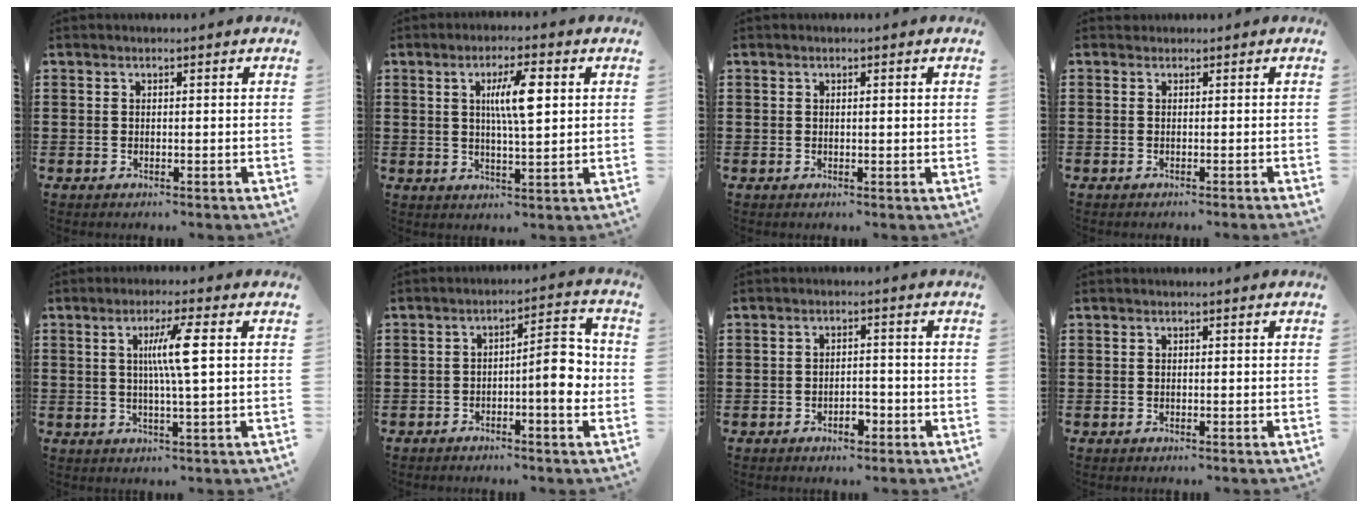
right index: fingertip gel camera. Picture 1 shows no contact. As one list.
[{"total": 7.1, "force": [1.8, 1.5, 6.7], "torque": [-0.126, 0.006, 0.024]}, {"total": 0.6, "force": [0.2, 0.0, 0.6], "torque": [-0.011, -0.001, 0.003]}, {"total": 0.0}, {"total": 6.5, "force": [1.3, -0.1, 6.4], "torque": [-0.124, -0.002, 0.014]}, {"total": 7.6, "force": [-1.6, 2.0, 7.2], "torque": [-0.090, -0.008, -0.033]}, {"total": 2.9, "force": [-1.7, 1.3, 1.9], "torque": [-0.034, 0.002, -0.034]}, {"total": 0.0}]